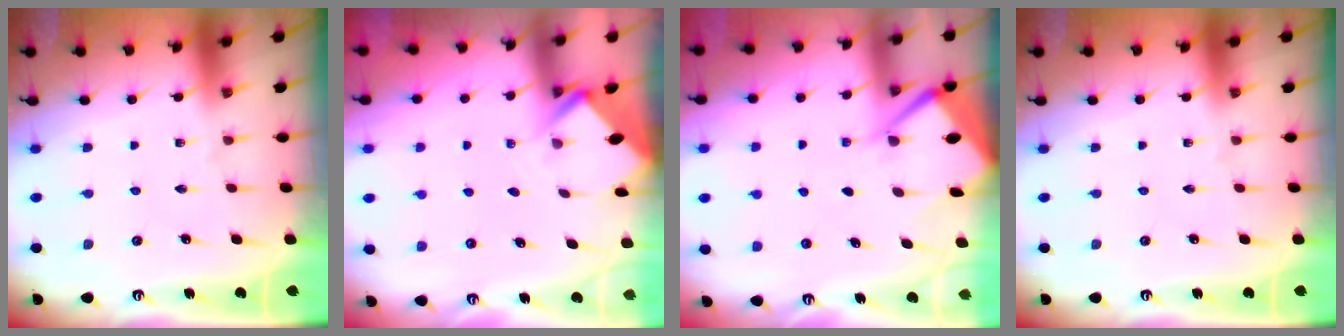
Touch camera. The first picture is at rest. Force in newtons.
{"total": 2.2, "press": 2.2, "slide": 0.1}
{"total": 5.5, "press": 5.5, "slide": 0.7}
{"total": 0.0}